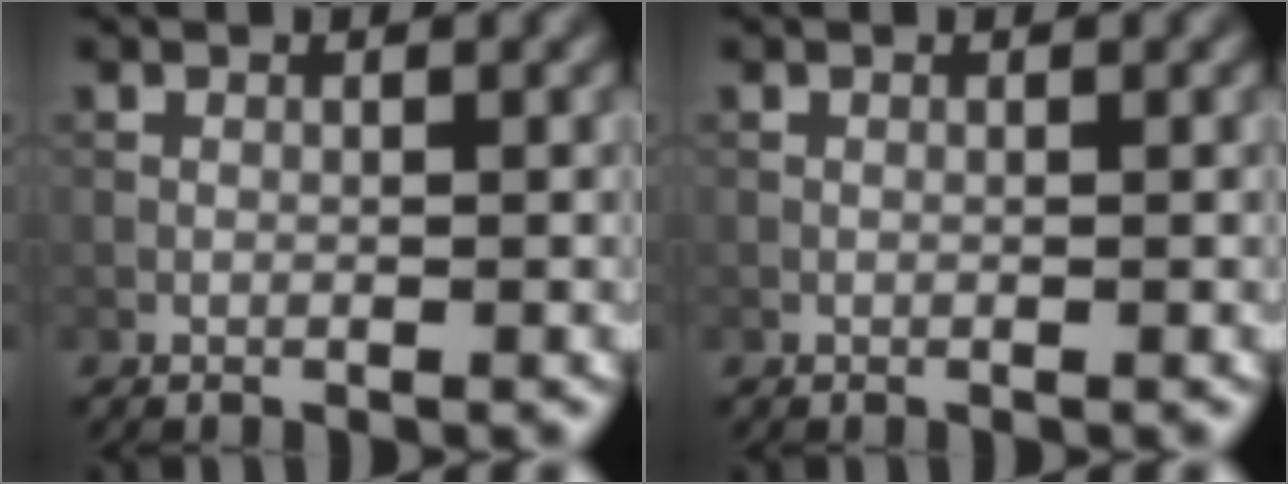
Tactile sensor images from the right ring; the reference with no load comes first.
{"total": 0.0}